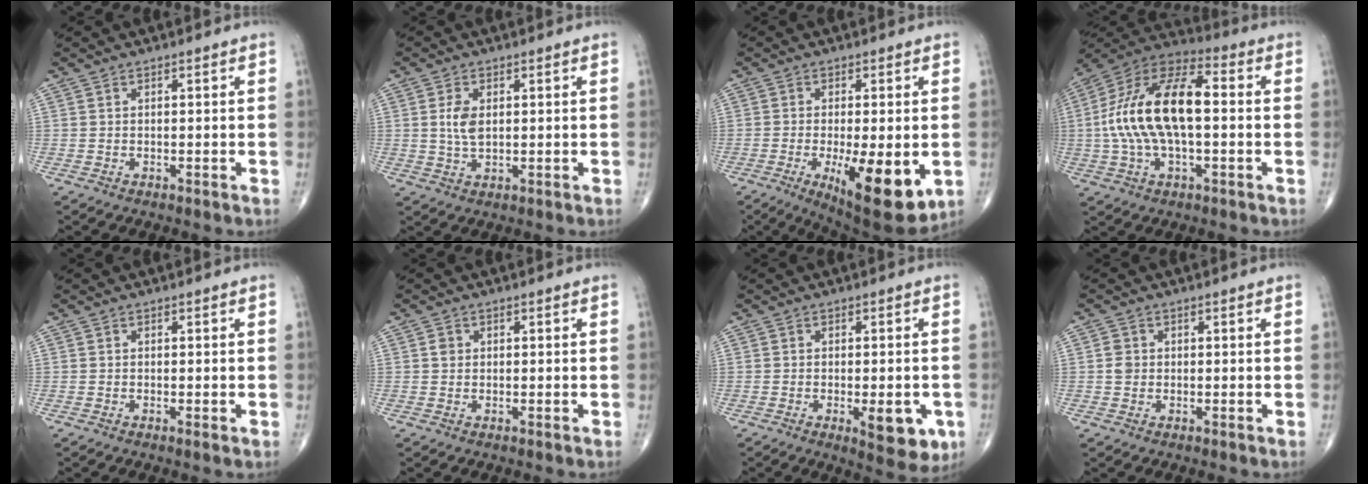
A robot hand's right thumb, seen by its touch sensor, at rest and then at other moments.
{"total": 3.2, "force": [0.5, 1.7, 2.6], "torque": [-0.054, -0.003, 0.011]}
{"total": 14.5, "force": [-3.9, 4.8, 13.1], "torque": [-0.184, -0.024, -0.046]}
{"total": 19.4, "force": [0.3, 9.1, 17.1], "torque": [-0.333, 0.037, -0.001]}
{"total": 0.6, "force": [-0.2, 0.1, 0.6], "torque": [-0.016, -0.004, -0.005]}
{"total": 1.2, "force": [0.2, 1.1, 0.5], "torque": [-0.005, 0.002, 0.002]}
{"total": 8.4, "force": [-2.7, 3.3, 7.2], "torque": [-0.073, -0.007, -0.028]}
{"total": 2.0, "force": [0.0, 1.8, 0.9], "torque": [-0.009, 0.003, 0.000]}